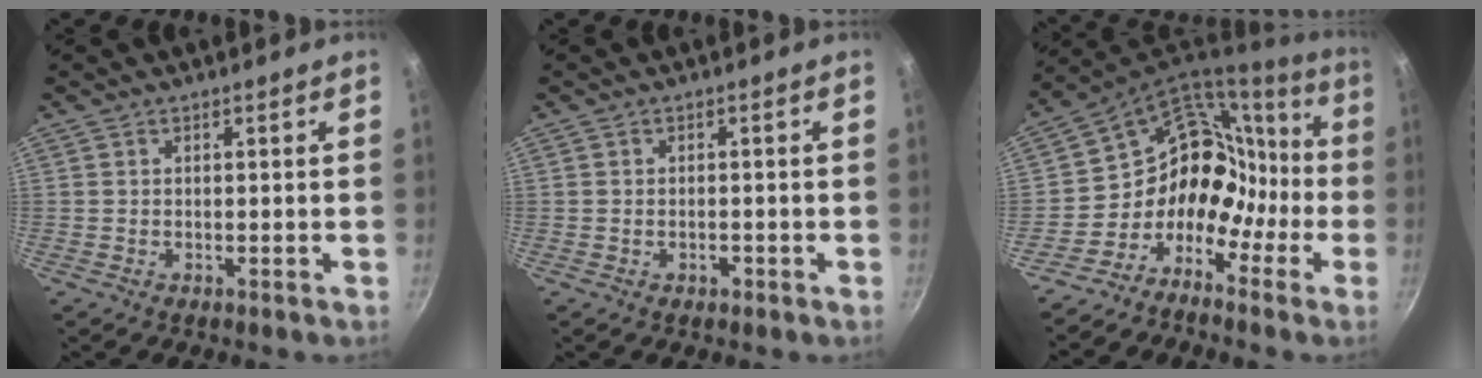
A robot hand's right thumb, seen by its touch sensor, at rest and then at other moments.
{"total": 1.2, "force": [-0.6, 0.8, 0.7], "torque": [-0.010, 0.004, -0.008]}
{"total": 14.8, "force": [-6.0, 12.2, 5.8], "torque": [-0.022, 0.106, -0.122]}